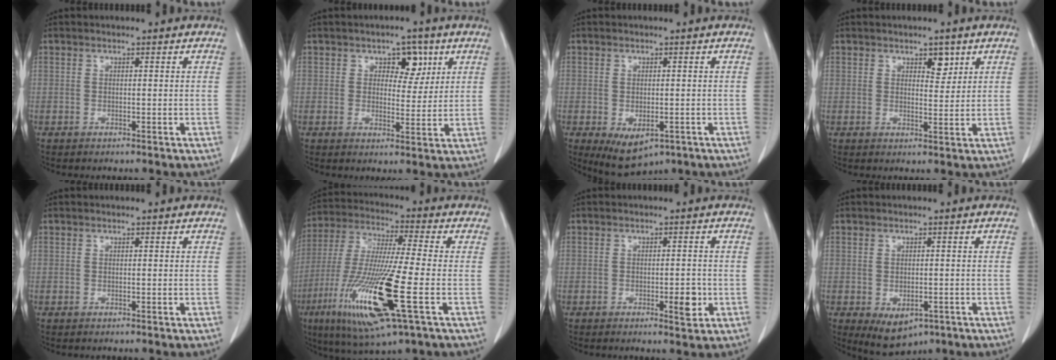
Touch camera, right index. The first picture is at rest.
{"total": 5.0, "force": [2.3, 3.0, 3.2], "torque": [-0.034, 0.006, 0.033]}
{"total": 6.3, "force": [-2.8, 3.3, 4.5], "torque": [-0.069, -0.013, -0.030]}
{"total": 2.8, "force": [1.7, 1.4, 1.8], "torque": [-0.020, -0.003, 0.028]}
{"total": 0.0}
{"total": 18.6, "force": [-6.4, 1.2, 17.4], "torque": [-0.374, -0.037, -0.119]}
{"total": 3.3, "force": [-1.1, 1.1, 2.9], "torque": [-0.041, -0.001, -0.012]}
{"total": 5.7, "force": [-2.6, 3.3, 3.8], "torque": [-0.057, -0.008, -0.025]}